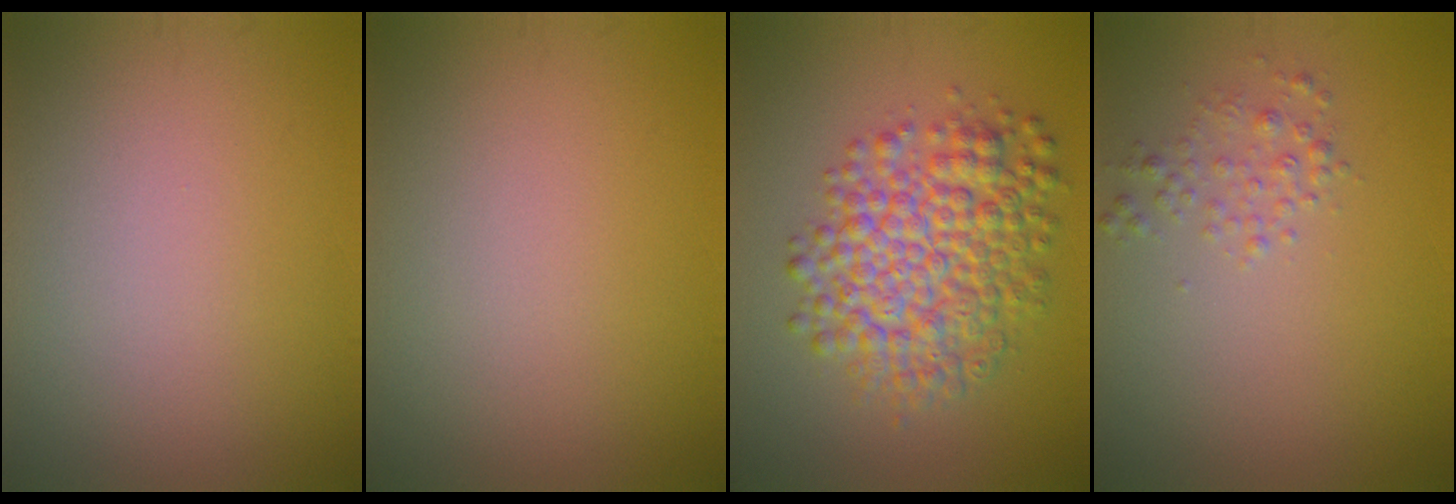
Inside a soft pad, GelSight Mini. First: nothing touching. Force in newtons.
{"total": 0.0}
{"total": 7.5, "press": 7.5, "slide": 0.1}
{"total": 1.5, "press": 1.5, "slide": 0.0}